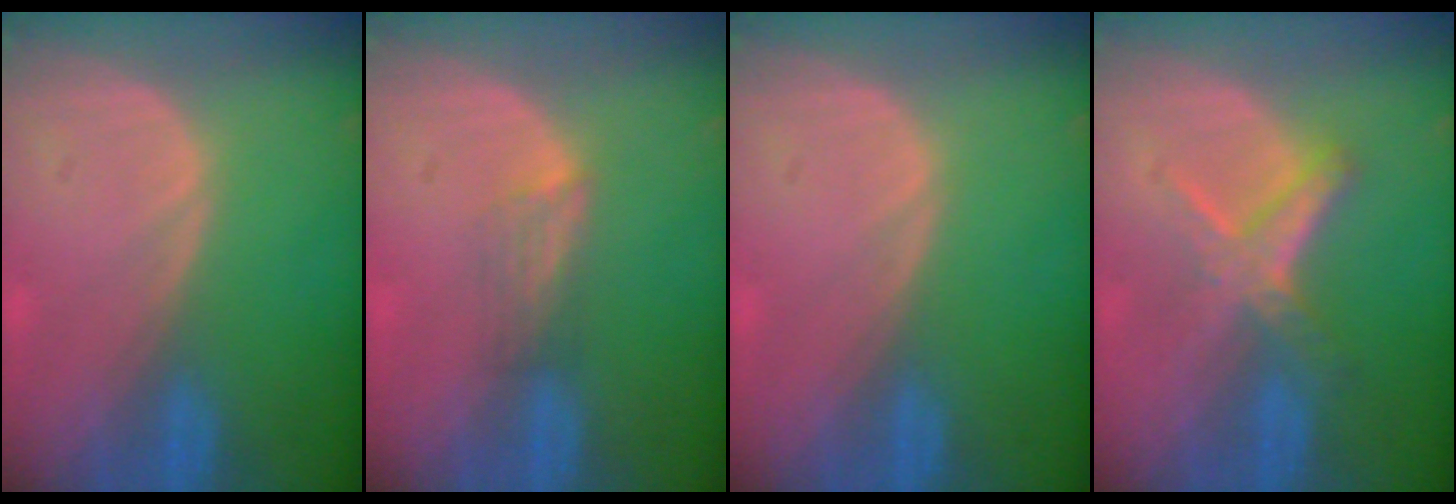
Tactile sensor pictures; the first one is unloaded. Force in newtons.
{"total": 2.4, "press": 1.9, "slide": 1.5}
{"total": 0.0}
{"total": 5.6, "press": 5.4, "slide": 1.5}